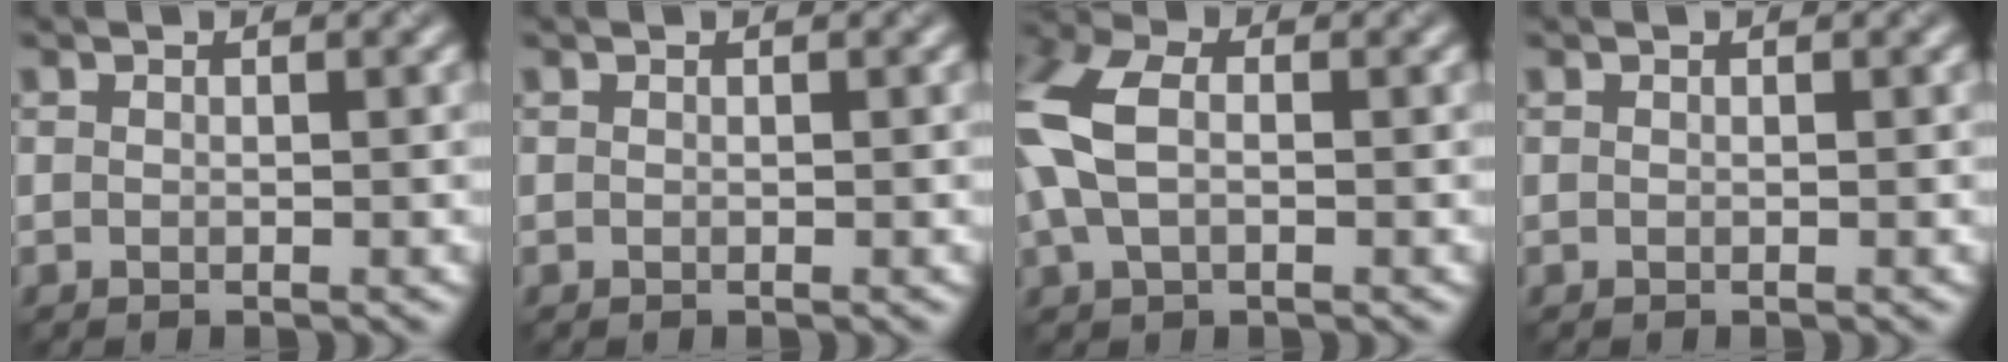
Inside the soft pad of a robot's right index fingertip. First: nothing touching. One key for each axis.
{"total": 0.0}
{"total": 6.2, "fx": 0.0, "fy": 3.8, "fz": 4.8, "tx": -0.145, "ty": 0.022, "tz": 0.004}
{"total": 0.0}